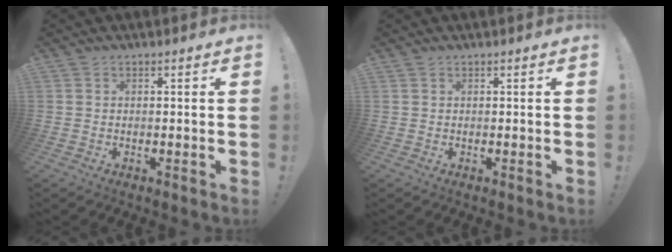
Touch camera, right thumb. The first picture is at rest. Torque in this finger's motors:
{"motor_torque": [-0.05, 0.00, -0.12, 0.09, 0.00]}